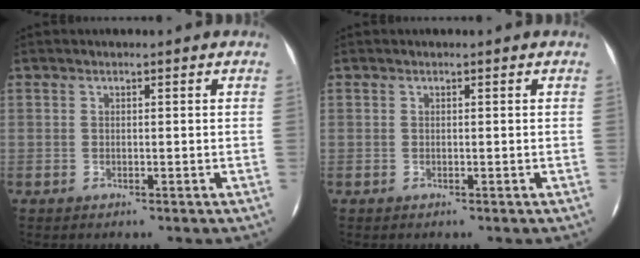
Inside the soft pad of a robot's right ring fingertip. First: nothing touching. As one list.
[{"total": 0.0}]